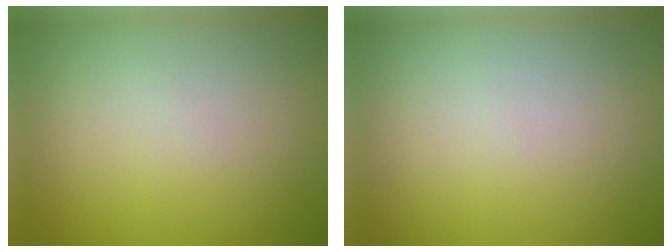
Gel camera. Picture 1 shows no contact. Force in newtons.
{"total": 0.0}